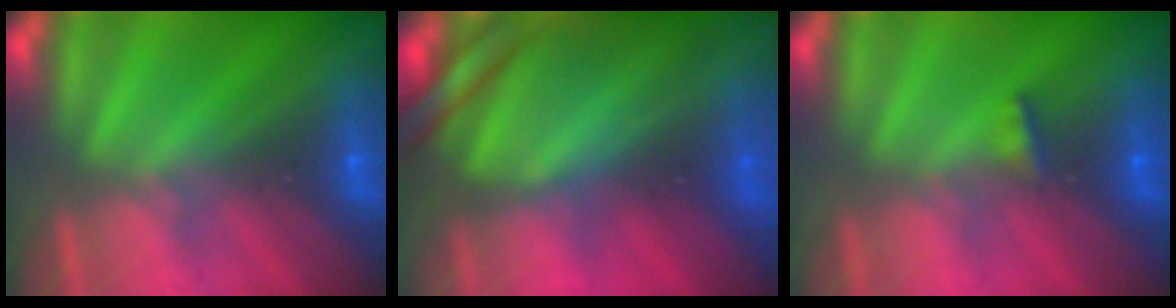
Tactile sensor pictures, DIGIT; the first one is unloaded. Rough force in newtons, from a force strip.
{"total": 7.6}
{"total": 2.9}